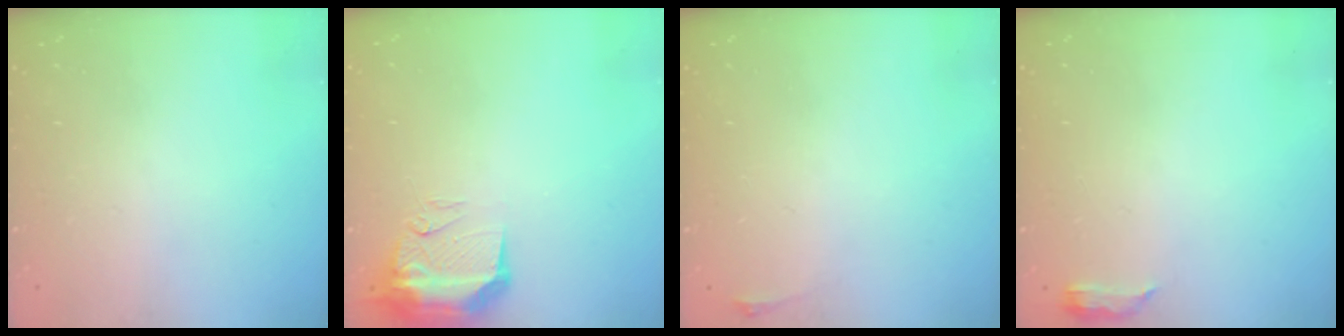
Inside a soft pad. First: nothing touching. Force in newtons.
{"total": 11.0, "press": 10.9, "slide": 1.1}
{"total": 2.8, "press": 2.1, "slide": 1.9}
{"total": 5.1, "press": 4.8, "slide": 1.7}